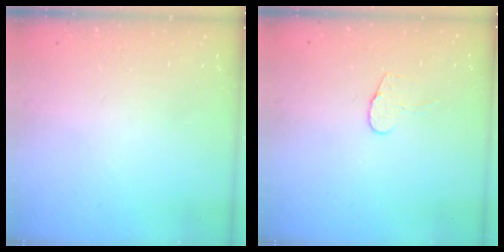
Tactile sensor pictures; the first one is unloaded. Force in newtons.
{"total": 5.6, "press": 5.6, "slide": 0.4}